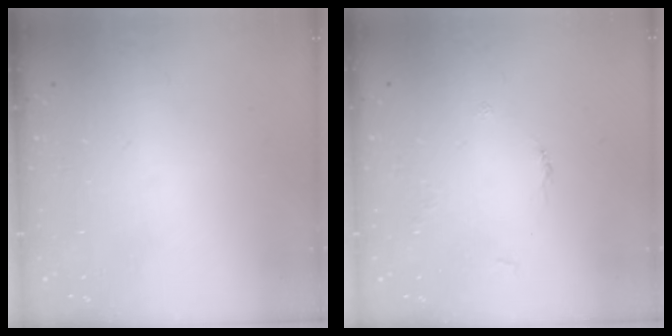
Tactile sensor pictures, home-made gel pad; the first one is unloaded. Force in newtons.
{"total": 2.6, "press": 2.6, "slide": 0.4}